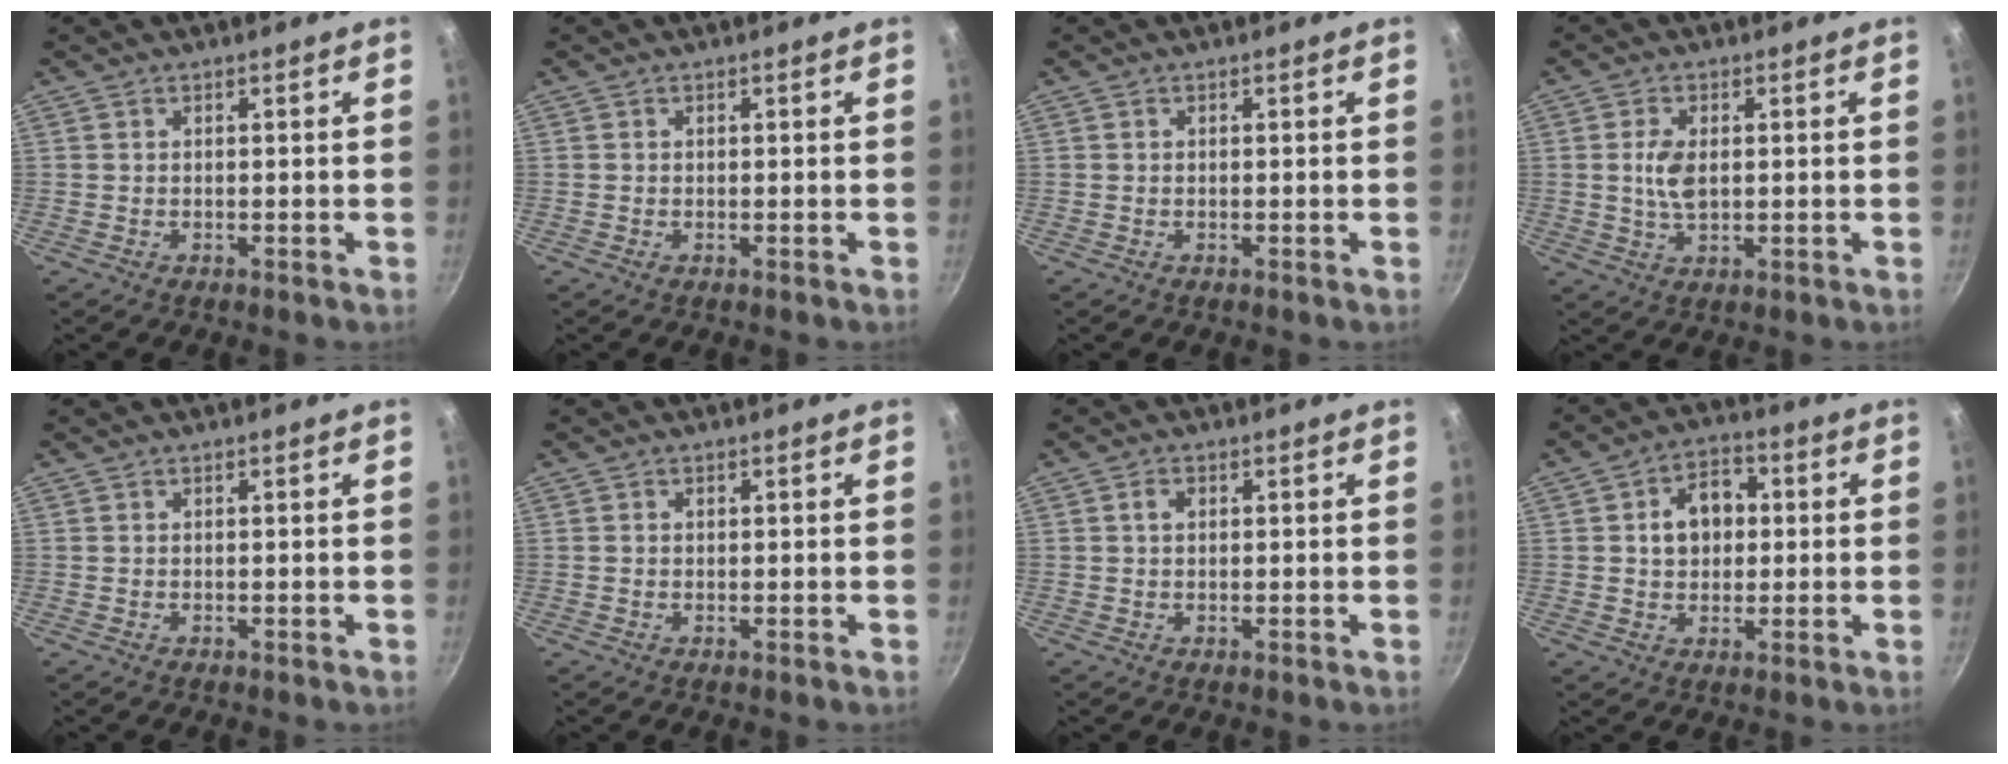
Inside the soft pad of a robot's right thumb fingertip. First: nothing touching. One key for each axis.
{"total": 0.0}
{"total": 0.0}
{"total": 5.2, "fx": 0.6, "fy": 3.0, "fz": 4.2, "tx": -0.081, "ty": -0.004, "tz": 0.010}
{"total": 0.0}
{"total": 0.5, "fx": 0.1, "fy": 0.5, "fz": 0.2, "tx": -0.001, "ty": 0.003, "tz": 0.001}
{"total": 1.7, "fx": 0.5, "fy": 1.2, "fz": 1.2, "tx": -0.017, "ty": 0.004, "tz": 0.006}
{"total": 8.6, "fx": 1.1, "fy": 6.5, "fz": 5.4, "tx": -0.048, "ty": 0.014, "tz": 0.010}